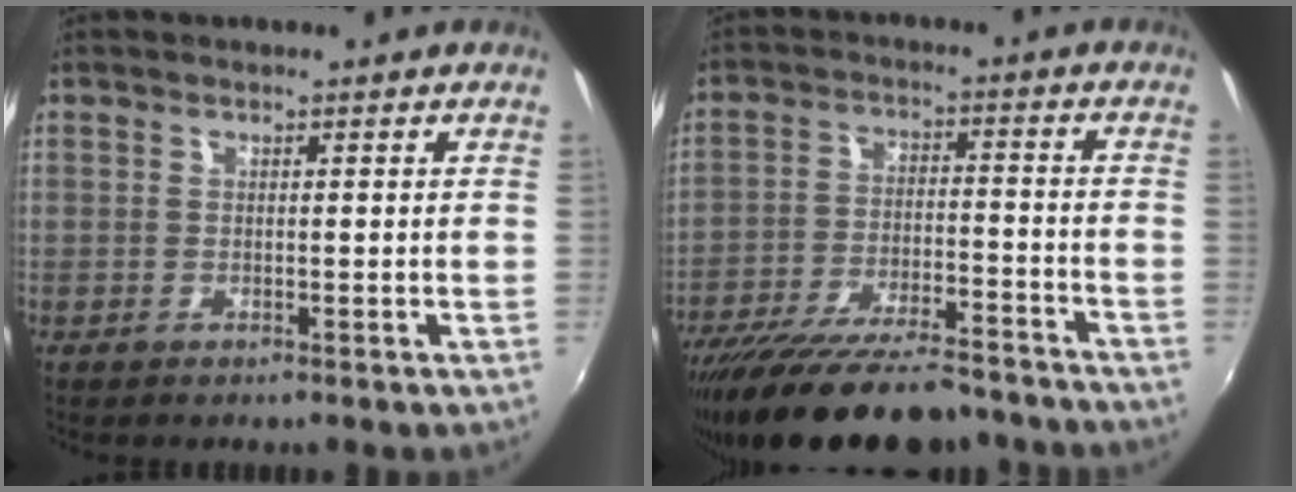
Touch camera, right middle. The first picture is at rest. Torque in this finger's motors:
{"motor_torque": [1.10, -1.04, 0.77, 0.21]}